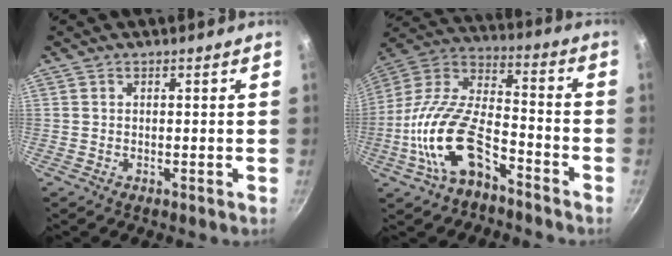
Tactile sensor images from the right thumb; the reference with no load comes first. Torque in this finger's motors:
{"motor_torque": [2.16, 2.17, 1.85, -0.92, 0.61]}